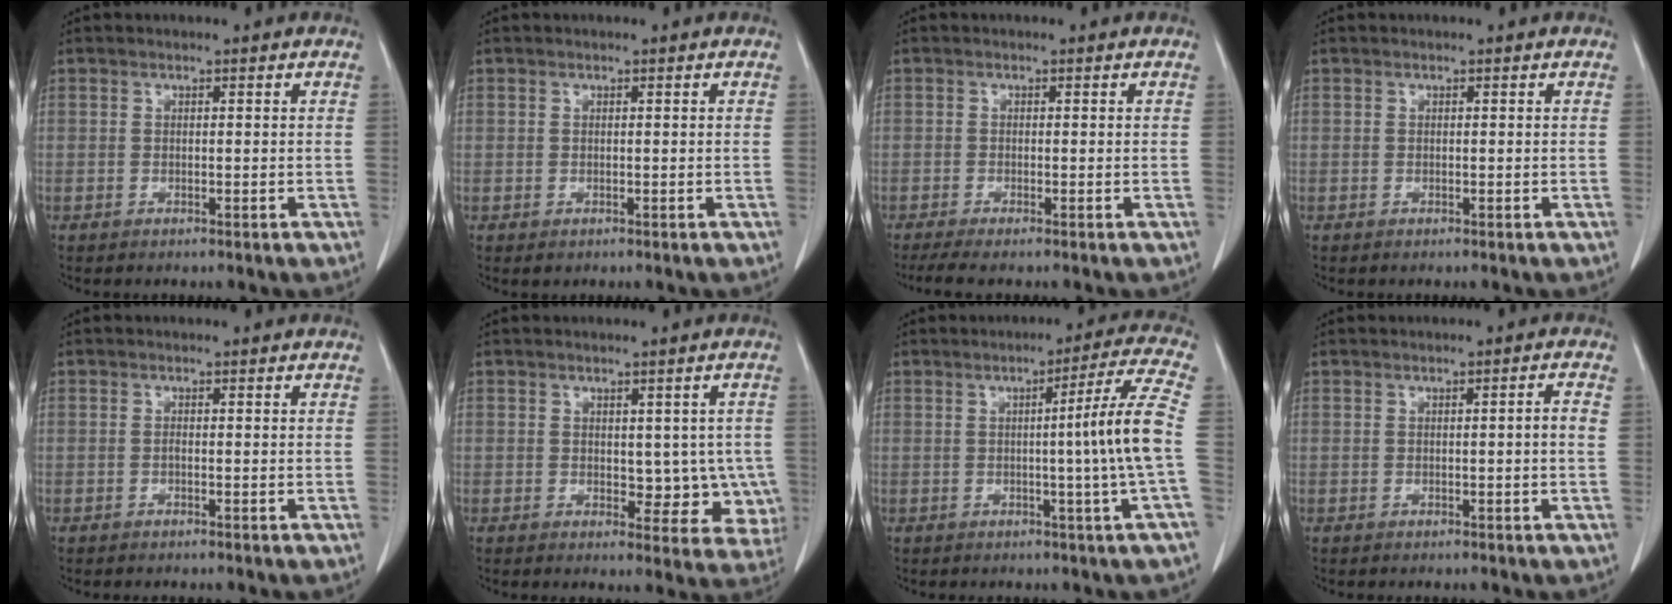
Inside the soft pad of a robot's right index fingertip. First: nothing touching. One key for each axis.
{"total": 0.7, "fx": -0.1, "fy": 0.7, "fz": 0.1, "tx": 0.001, "ty": 0.003, "tz": -0.001}
{"total": 3.1, "fx": -2.5, "fy": 0.0, "fz": 1.9, "tx": -0.032, "ty": -0.008, "tz": -0.044}
{"total": 0.0}
{"total": 0.0}
{"total": 6.5, "fx": 0.0, "fy": 4.1, "fz": 5.1, "tx": -0.030, "ty": 0.003, "tz": 0.009}
{"total": 9.4, "fx": -0.6, "fy": -2.6, "fz": 9.0, "tx": -0.121, "ty": -0.004, "tz": -0.006}
{"total": 1.8, "fx": -0.1, "fy": -0.2, "fz": 1.7, "tx": -0.024, "ty": 0.001, "tz": -0.001}